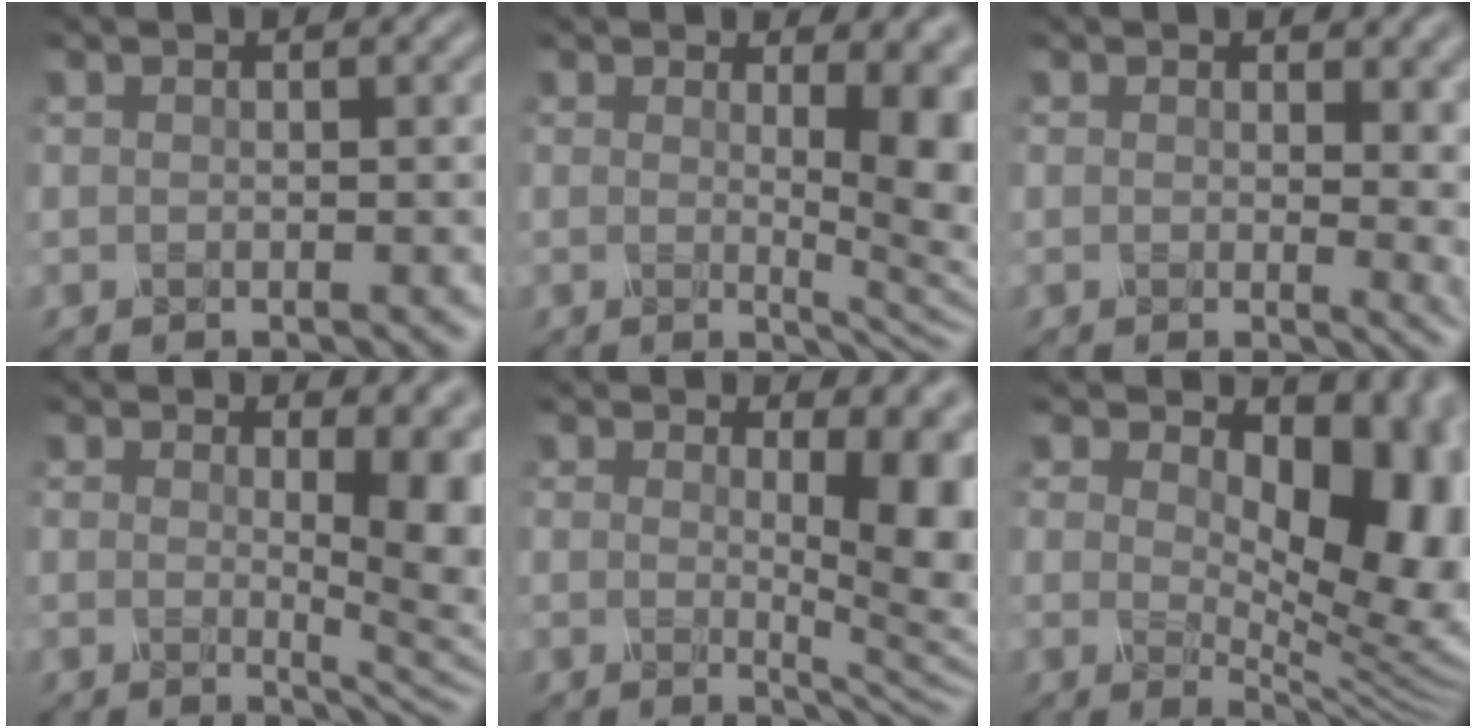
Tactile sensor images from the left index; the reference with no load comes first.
{"total": 8.3, "force": [1.5, 3.0, 7.6], "torque": [-0.068, -0.005, 0.022]}
{"total": 4.4, "force": [1.2, 2.3, 3.6], "torque": [-0.037, -0.009, 0.017]}
{"total": 8.2, "force": [1.6, 3.2, 7.4], "torque": [-0.065, -0.006, 0.026]}
{"total": 9.2, "force": [1.8, 3.4, 8.3], "torque": [-0.073, -0.005, 0.026]}
{"total": 11.7, "force": [2.1, 6.3, 9.6], "torque": [-0.117, -0.011, 0.038]}